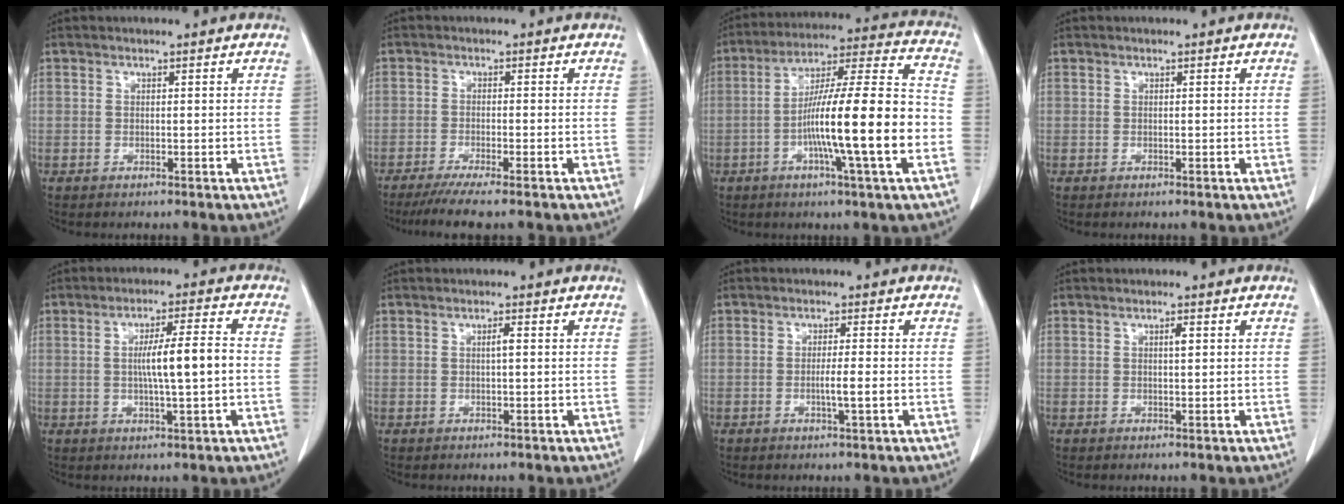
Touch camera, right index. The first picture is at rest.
{"total": 6.2, "force": [-4.9, -0.4, 3.7], "torque": [-0.054, -0.015, -0.080]}
{"total": 18.4, "force": [-4.4, 0.3, 17.9], "torque": [-0.293, 0.007, -0.075]}
{"total": 0.0}
{"total": 7.4, "force": [-0.3, 0.2, 7.4], "torque": [-0.126, 0.004, -0.005]}
{"total": 1.1, "force": [0.2, 0.0, 1.1], "torque": [-0.020, 0.002, 0.002]}
{"total": 2.8, "force": [-0.7, -0.2, 2.7], "torque": [-0.050, -0.004, -0.012]}
{"total": 1.1, "force": [0.3, 0.2, 1.0], "torque": [-0.019, 0.002, 0.005]}